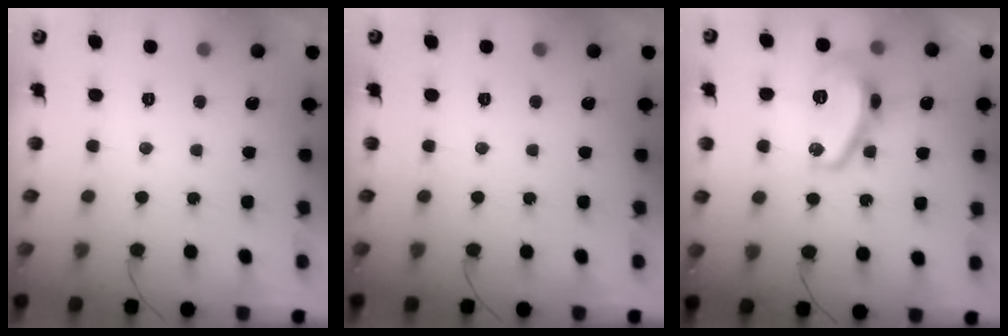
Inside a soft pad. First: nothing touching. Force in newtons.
{"total": 0.0}
{"total": 14.0, "press": 14.0, "slide": 0.8}